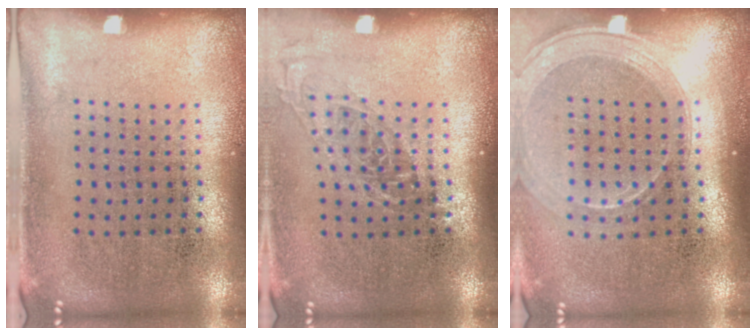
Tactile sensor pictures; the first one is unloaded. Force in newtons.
{"total": 1.3, "press": 1.1, "slide": 0.8}
{"total": 1.8, "press": 1.6, "slide": 0.8}